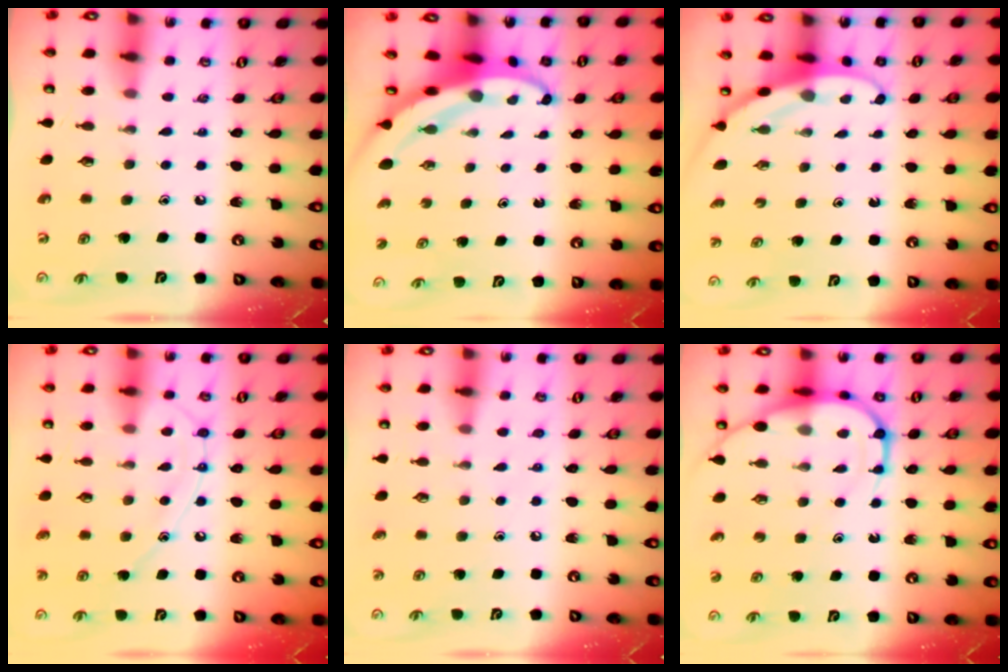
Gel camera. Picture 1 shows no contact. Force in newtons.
{"total": 4.5, "press": 4.5, "slide": 0.5}
{"total": 3.4, "press": 3.4, "slide": 0.1}
{"total": 12.0, "press": 11.9, "slide": 1.1}
{"total": 3.5, "press": 3.5, "slide": 0.4}
{"total": 9.7, "press": 9.7, "slide": 0.9}